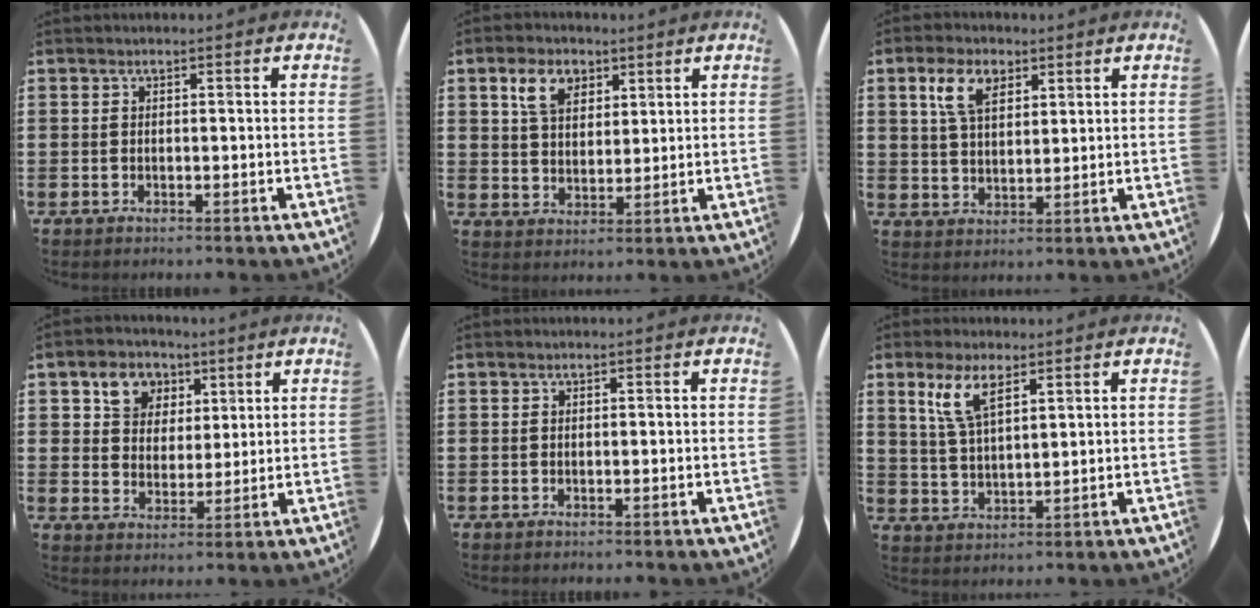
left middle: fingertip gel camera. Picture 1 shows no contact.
{"total": 5.0, "force": [3.1, 3.0, 2.5], "torque": [-0.051, 0.006, 0.057]}
{"total": 5.7, "force": [3.2, 2.9, 3.6], "torque": [-0.075, 0.006, 0.057]}
{"total": 5.6, "force": [3.3, 4.3, 1.2], "torque": [-0.030, 0.010, 0.058]}
{"total": 0.0}
{"total": 5.6, "force": [3.6, 1.6, 4.0], "torque": [-0.082, 0.003, 0.062]}